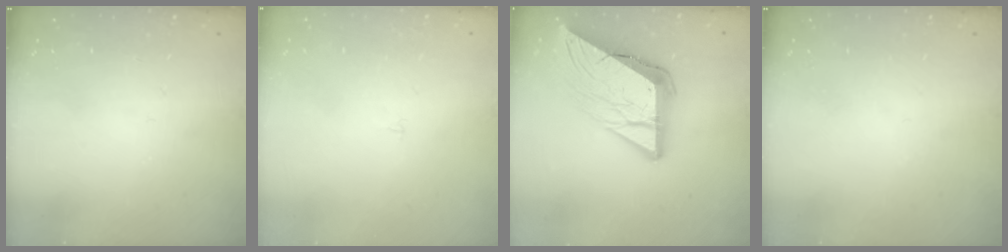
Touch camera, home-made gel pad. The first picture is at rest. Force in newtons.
{"total": 1.2, "press": 1.2, "slide": 0.1}
{"total": 17.8, "press": 17.7, "slide": 2.2}
{"total": 0.0}